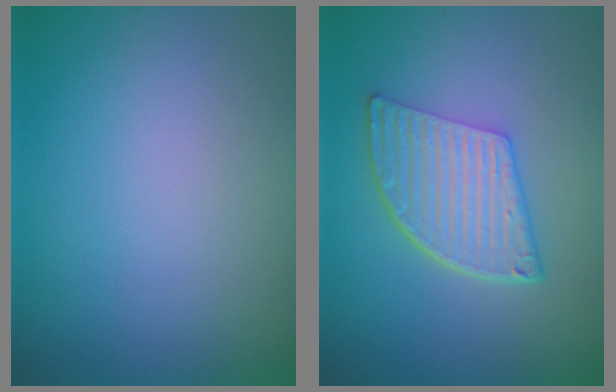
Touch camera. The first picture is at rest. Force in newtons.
{"total": 5.8, "press": 4.3, "slide": 3.9}